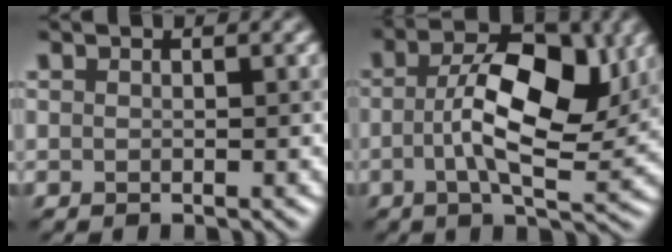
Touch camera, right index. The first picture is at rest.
{"total": 8.9, "force": [0.7, 3.9, 8.0], "torque": [-0.129, 0.006, 0.007]}